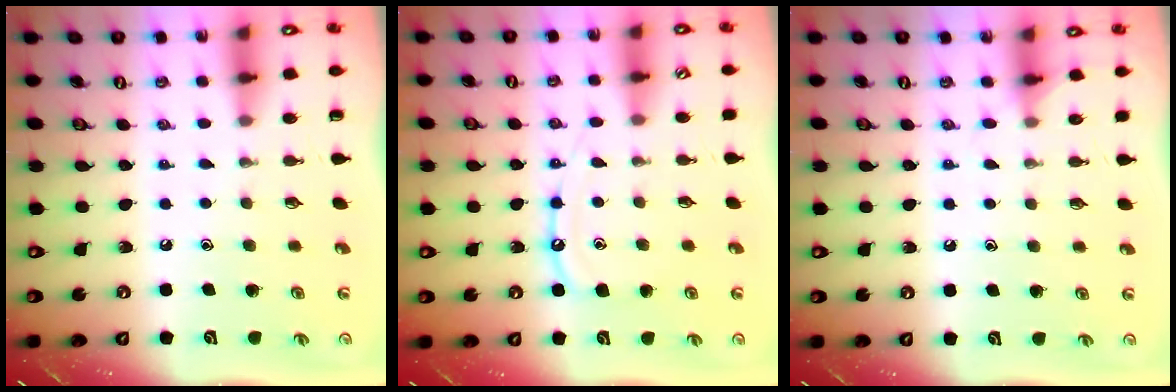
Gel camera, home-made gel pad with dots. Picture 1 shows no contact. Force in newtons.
{"total": 9.2, "press": 9.2, "slide": 0.8}
{"total": 6.0, "press": 6.0, "slide": 0.6}